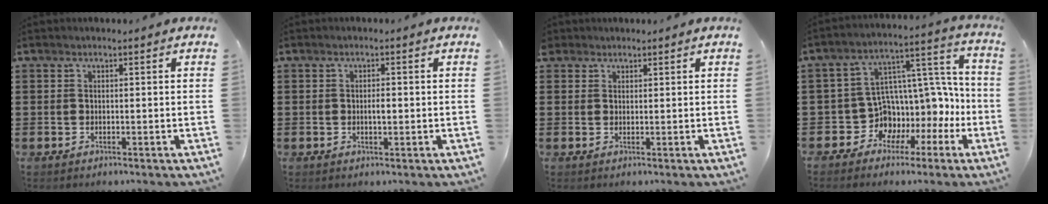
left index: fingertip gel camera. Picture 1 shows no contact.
{"total": 1.7, "force": [-0.1, 0.5, 1.6], "torque": [-0.031, 0.001, -0.003]}
{"total": 1.4, "force": [1.1, 0.8, 0.1], "torque": [-0.006, 0.005, 0.023]}
{"total": 6.9, "force": [-0.7, 6.2, 3.0], "torque": [-0.075, -0.035, -0.008]}